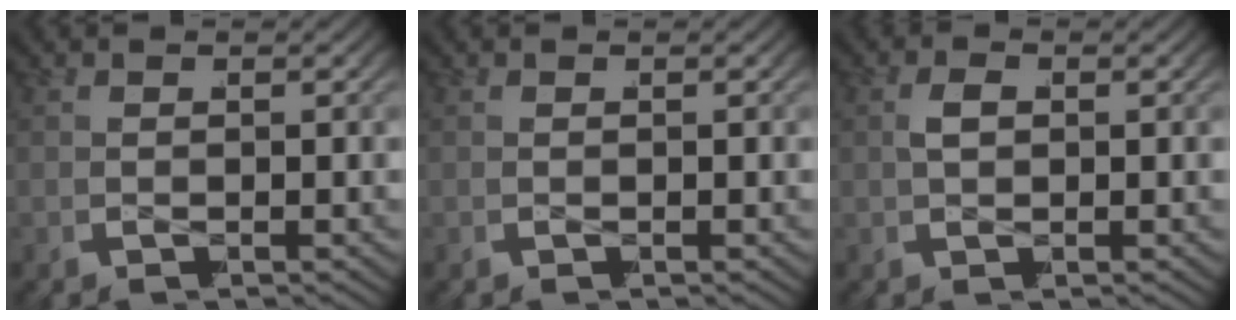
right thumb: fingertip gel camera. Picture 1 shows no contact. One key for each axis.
{"total": 0.0}
{"total": 1.3, "fx": 0.2, "fy": 0.8, "fz": 1.0, "tx": -0.010, "ty": 0.001, "tz": 0.003}